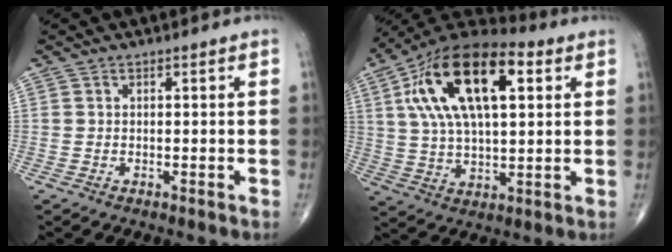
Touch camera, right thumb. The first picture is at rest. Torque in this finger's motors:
{"motor_torque": [-0.36, 4.07, 0.63, -0.08, 0.33]}